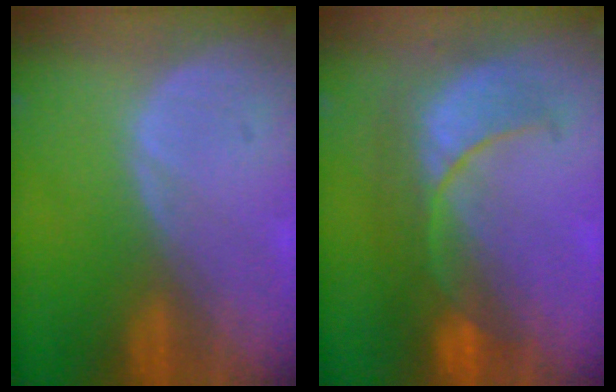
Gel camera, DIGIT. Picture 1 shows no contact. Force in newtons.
{"total": 8.3, "press": 8.3, "slide": 0.9}